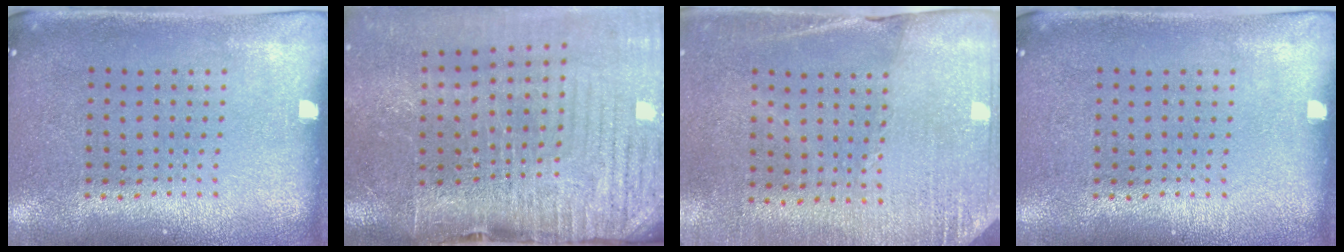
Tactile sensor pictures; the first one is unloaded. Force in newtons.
{"total": 4.3, "press": 3.7, "slide": 2.2}
{"total": 2.6, "press": 2.5, "slide": 0.8}
{"total": 0.0}